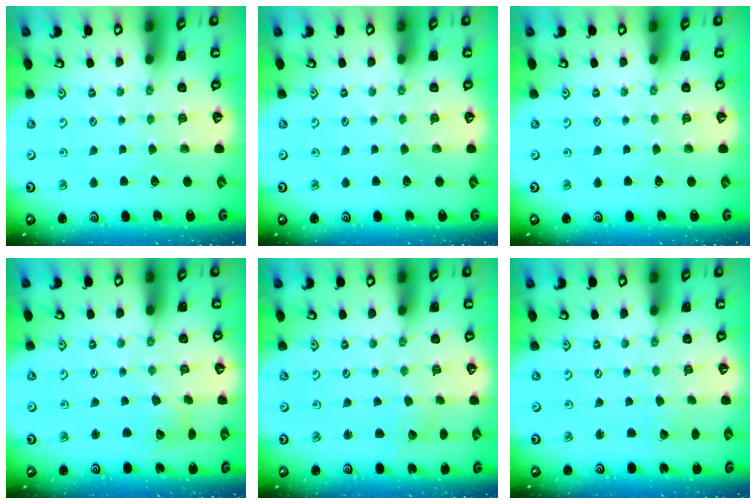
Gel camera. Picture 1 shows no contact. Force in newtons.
{"total": 0.0}
{"total": 0.0}
{"total": 4.0, "press": 4.0, "slide": 0.4}
{"total": 3.0, "press": 3.0, "slide": 0.3}
{"total": 1.9, "press": 1.9, "slide": 0.3}